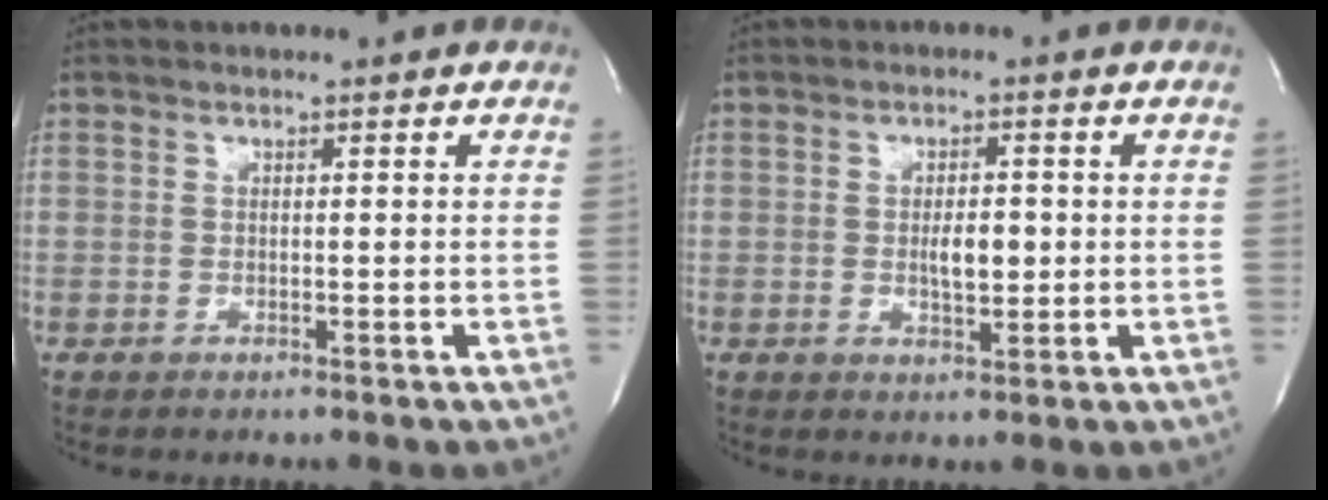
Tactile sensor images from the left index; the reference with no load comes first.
{"total": 3.6, "force": [-0.5, 1.4, 3.3], "torque": [-0.056, -0.006, -0.005]}